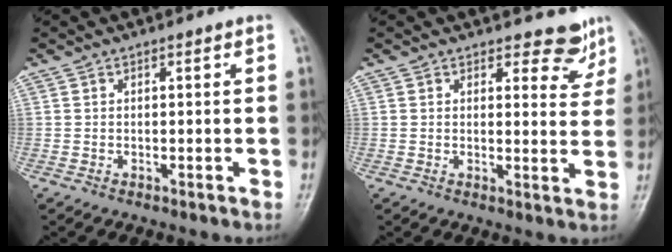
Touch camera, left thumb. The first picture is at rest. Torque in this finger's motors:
{"motor_torque": [-0.59, -0.01, -0.35, -0.26, 0.09]}